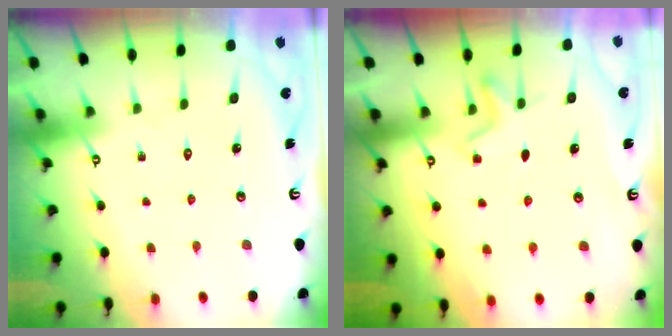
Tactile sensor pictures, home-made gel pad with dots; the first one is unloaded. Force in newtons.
{"total": 3.2, "press": 3.0, "slide": 1.3}